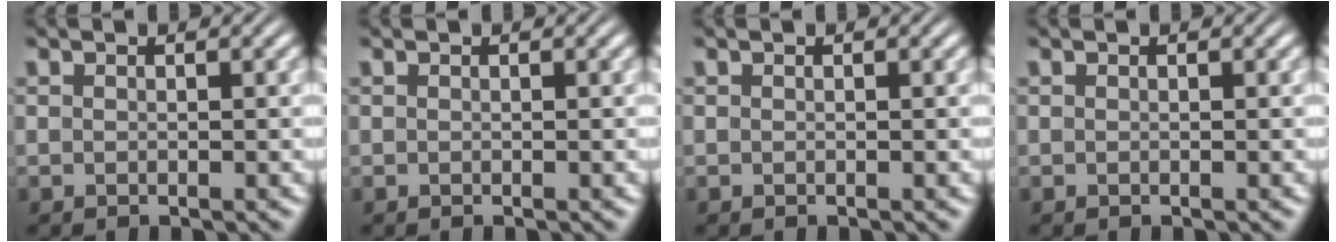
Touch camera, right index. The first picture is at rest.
{"total": 0.0}
{"total": 0.0}
{"total": 0.0}